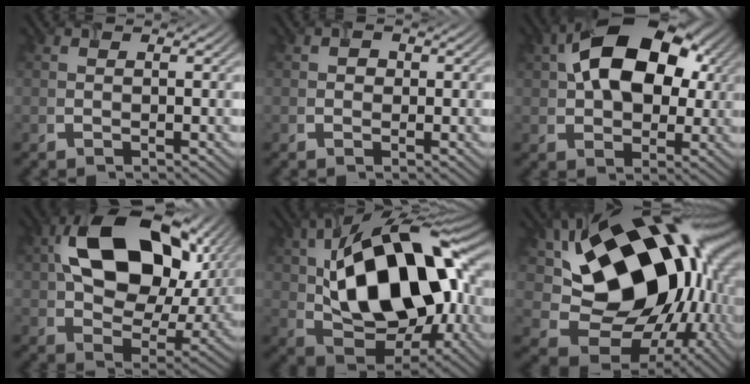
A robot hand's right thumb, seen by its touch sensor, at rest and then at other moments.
{"total": 0.7, "force": [-0.1, 0.7, 0.1], "torque": [0.000, -0.001, -0.007]}
{"total": 15.2, "force": [3.9, 9.6, 11.1], "torque": [-0.175, 0.025, 0.053]}
{"total": 18.4, "force": [5.3, 11.7, 13.1], "torque": [-0.244, 0.007, 0.095]}
{"total": 18.3, "force": [2.4, 10.5, 14.9], "torque": [-0.262, 0.019, 0.035]}
{"total": 20.2, "force": [3.6, 14.1, 14.0], "torque": [-0.244, -0.029, 0.078]}